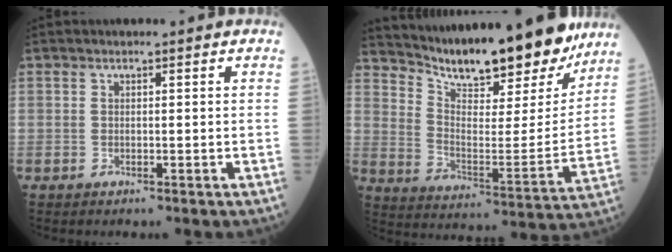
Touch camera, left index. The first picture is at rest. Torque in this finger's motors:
{"motor_torque": [0.49, -0.72, 0.32, 0.06]}